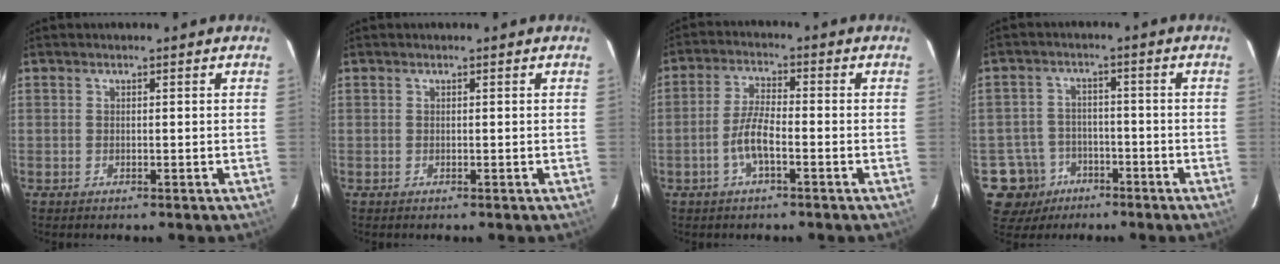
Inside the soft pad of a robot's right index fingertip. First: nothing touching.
{"total": 0.0}
{"total": 5.5, "force": [-2.3, 1.3, 4.8], "torque": [-0.103, 0.004, -0.046]}
{"total": 8.2, "force": [-4.2, 7.0, 0.8], "torque": [-0.038, 0.030, -0.061]}